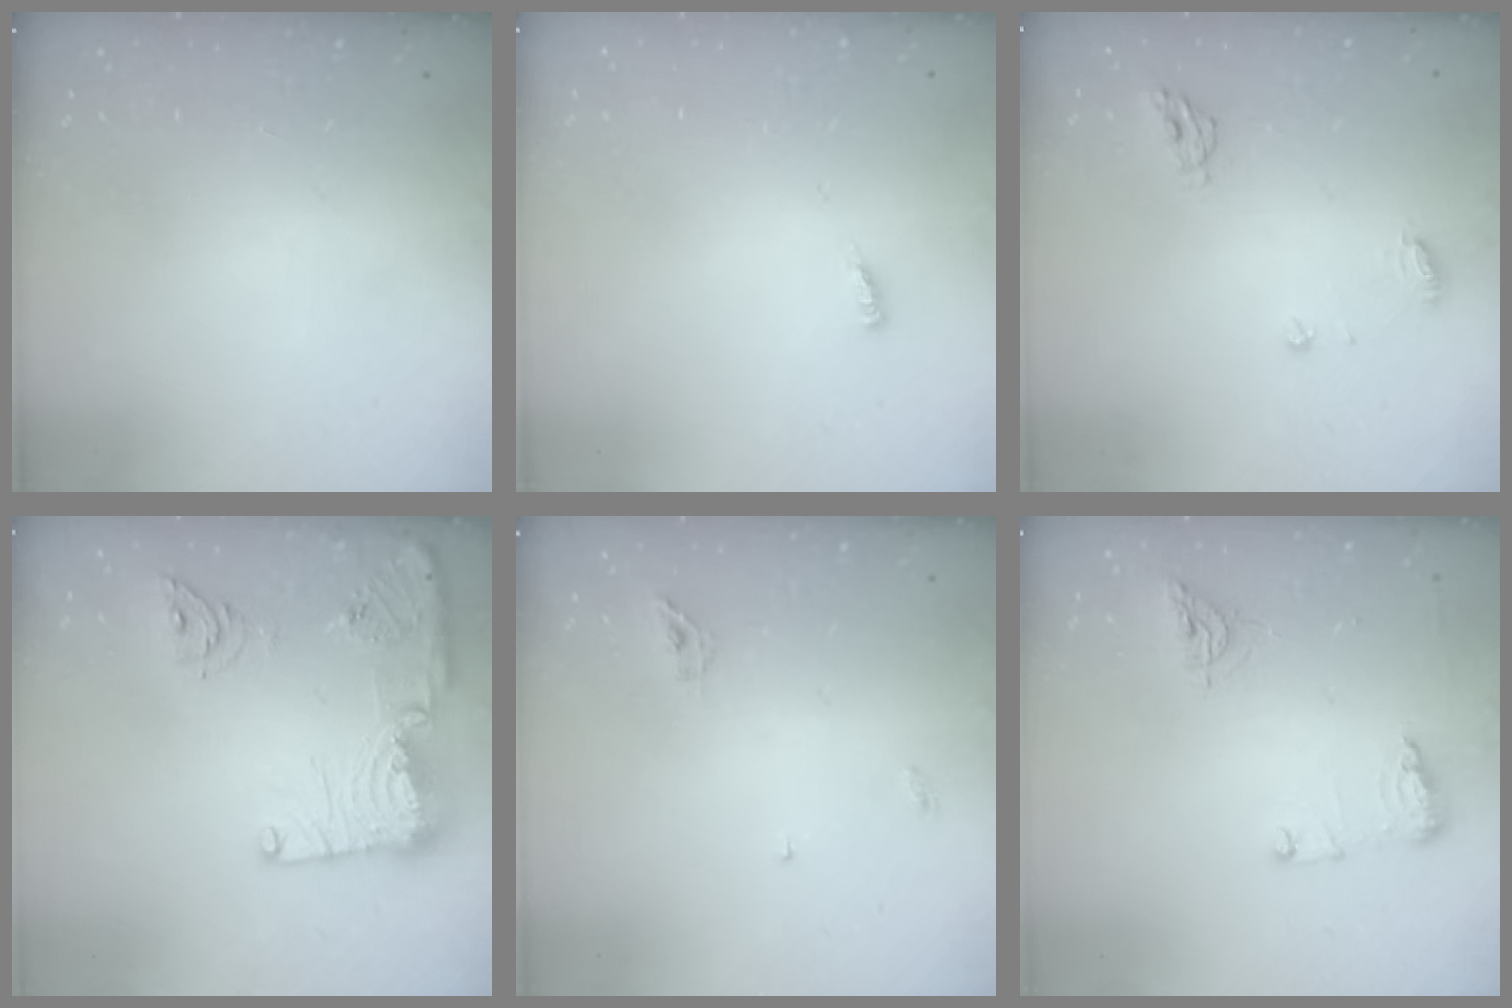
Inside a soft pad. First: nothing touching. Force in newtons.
{"total": 2.6, "press": 2.6, "slide": 0.3}
{"total": 6.0, "press": 6.0, "slide": 0.7}
{"total": 18.1, "press": 18.0, "slide": 2.0}
{"total": 4.3, "press": 4.3, "slide": 0.1}
{"total": 8.6, "press": 8.4, "slide": 1.4}